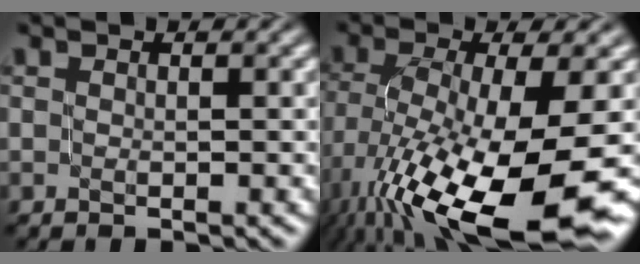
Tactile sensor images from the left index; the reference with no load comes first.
{"total": 15.3, "force": [-6.5, 5.5, 12.8], "torque": [-0.239, -0.027, -0.106]}